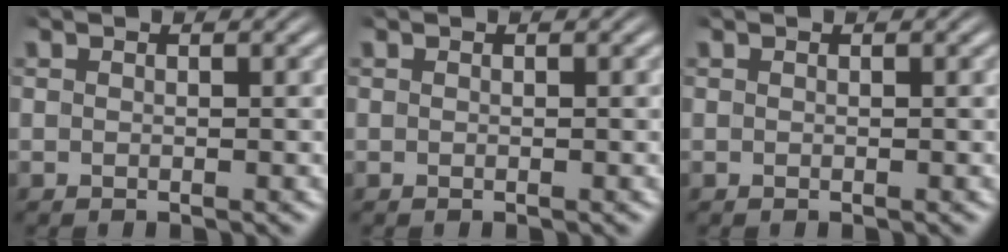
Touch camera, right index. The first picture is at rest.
{"total": 0.0}
{"total": 0.0}